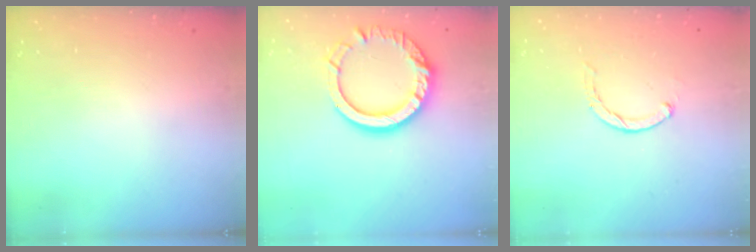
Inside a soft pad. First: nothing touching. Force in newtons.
{"total": 15.6, "press": 15.5, "slide": 1.4}
{"total": 0.6, "press": 0.6, "slide": 0.2}